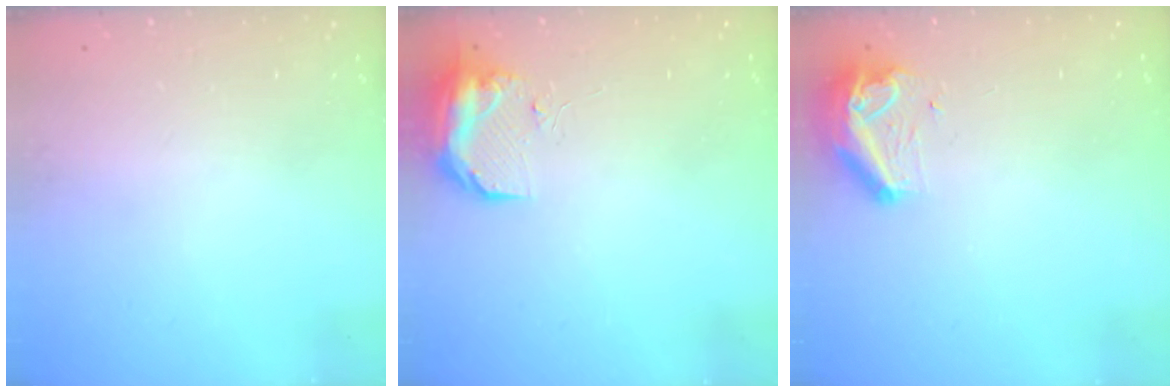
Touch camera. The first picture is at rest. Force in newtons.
{"total": 17.0, "press": 11.4, "slide": 12.7}
{"total": 9.3, "press": 9.2, "slide": 1.6}